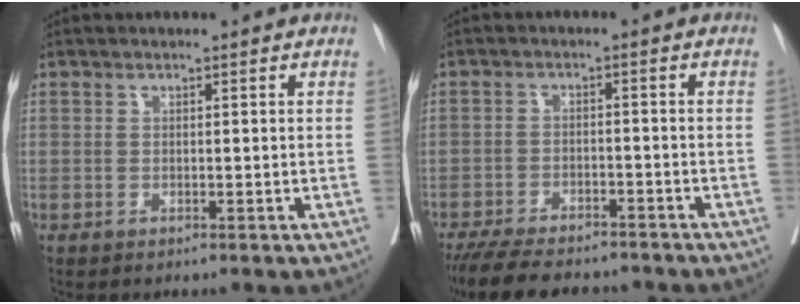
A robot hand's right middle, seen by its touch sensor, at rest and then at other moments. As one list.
[{"total": 12.9, "force": [-11.2, 3.2, 5.4], "torque": [-0.098, -0.010, -0.163]}]